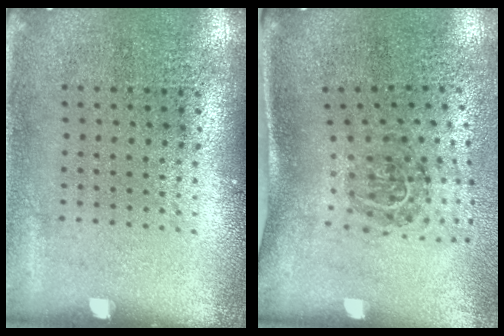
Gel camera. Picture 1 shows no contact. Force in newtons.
{"total": 1.9, "press": 1.2, "slide": 1.4}